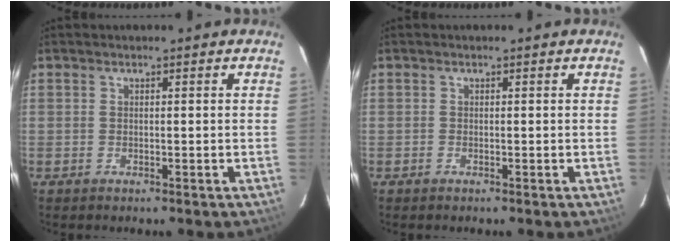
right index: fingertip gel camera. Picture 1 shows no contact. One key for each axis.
{"total": 0.0}